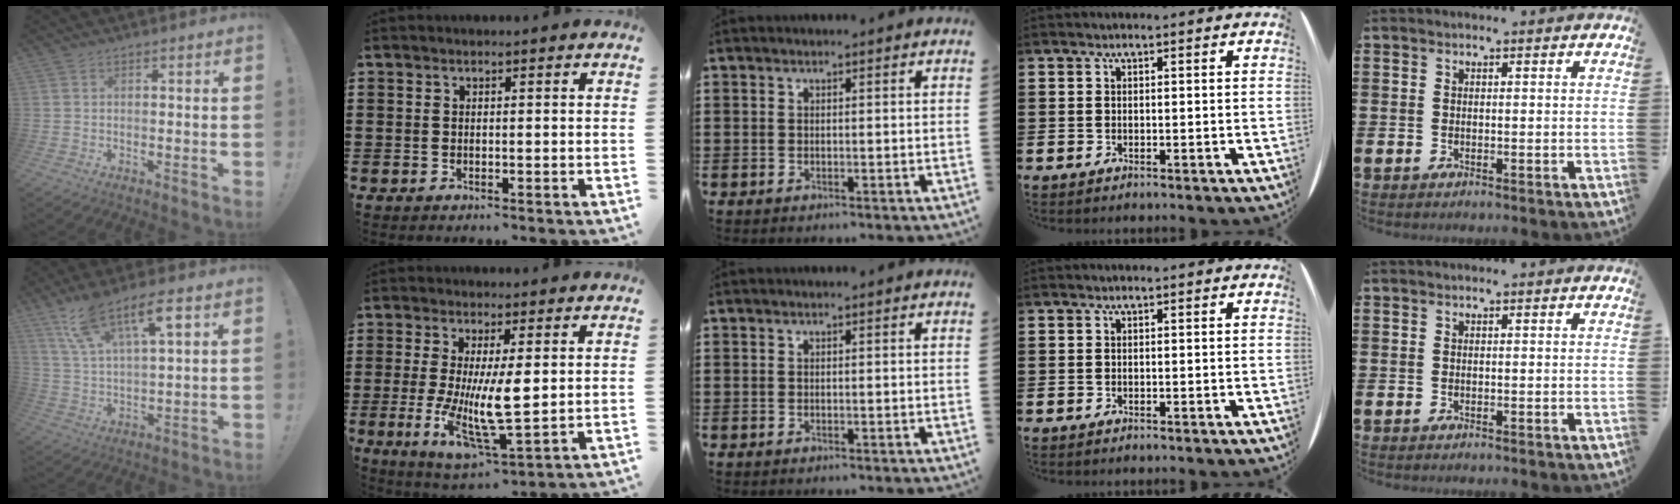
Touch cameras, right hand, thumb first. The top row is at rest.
{"thumb": {"total": 13.5, "force": [8.0, 4.3, 10.0], "torque": [-0.173, -0.026, 0.138]}, "index": {"total": 9.2, "force": [0.0, 3.0, 8.7], "torque": [-0.150, -0.019, 0.001]}}